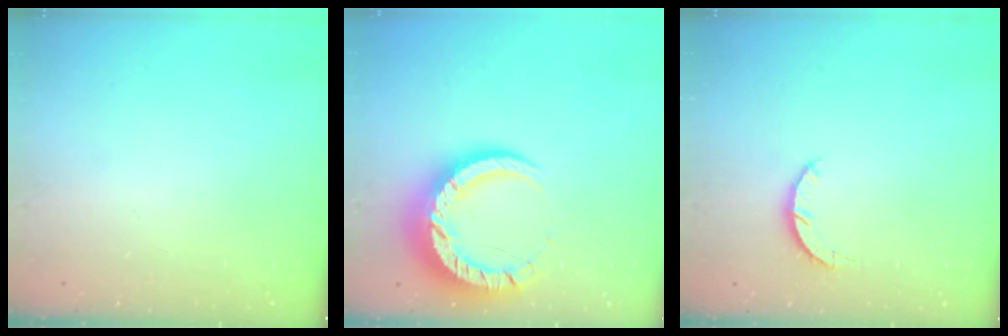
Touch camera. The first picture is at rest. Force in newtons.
{"total": 12.7, "press": 12.7, "slide": 0.8}
{"total": 3.2, "press": 3.2, "slide": 0.4}